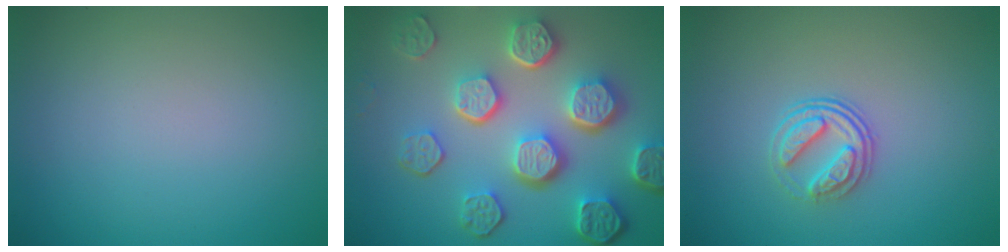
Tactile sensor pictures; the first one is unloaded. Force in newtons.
{"total": 8.5, "press": 6.2, "slide": 5.7}
{"total": 2.5, "press": 1.9, "slide": 1.6}